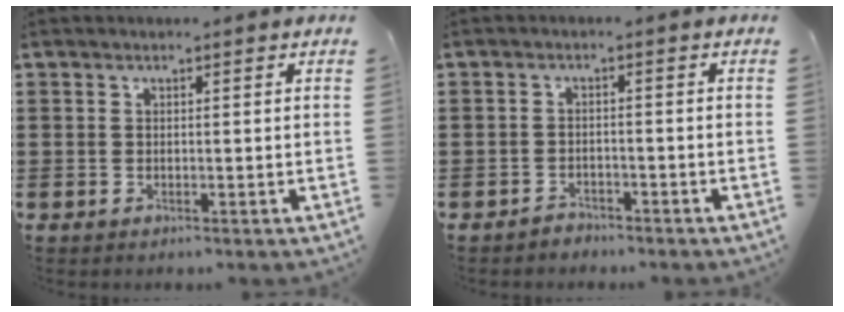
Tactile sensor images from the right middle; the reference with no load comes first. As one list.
[{"total": 1.8, "force": [-1.8, 0.5, 0.0], "torque": [-0.007, 0.002, -0.039]}]